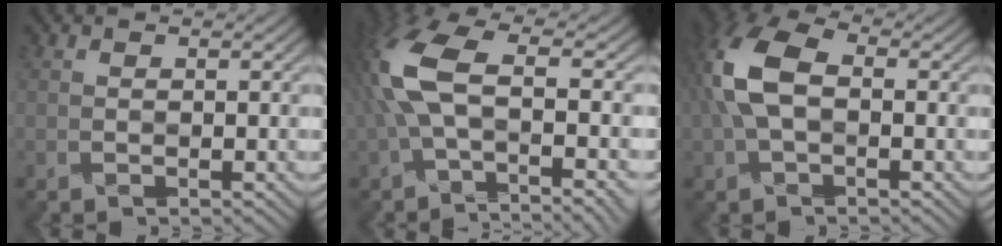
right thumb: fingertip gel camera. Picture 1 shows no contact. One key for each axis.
{"total": 12.1, "fx": -1.3, "fy": 4.3, "fz": 11.2, "tx": -0.272, "ty": 0.011, "tz": -0.027}
{"total": 8.2, "fx": 0.5, "fy": 4.8, "fz": 6.6, "tx": -0.178, "ty": 0.022, "tz": -0.004}